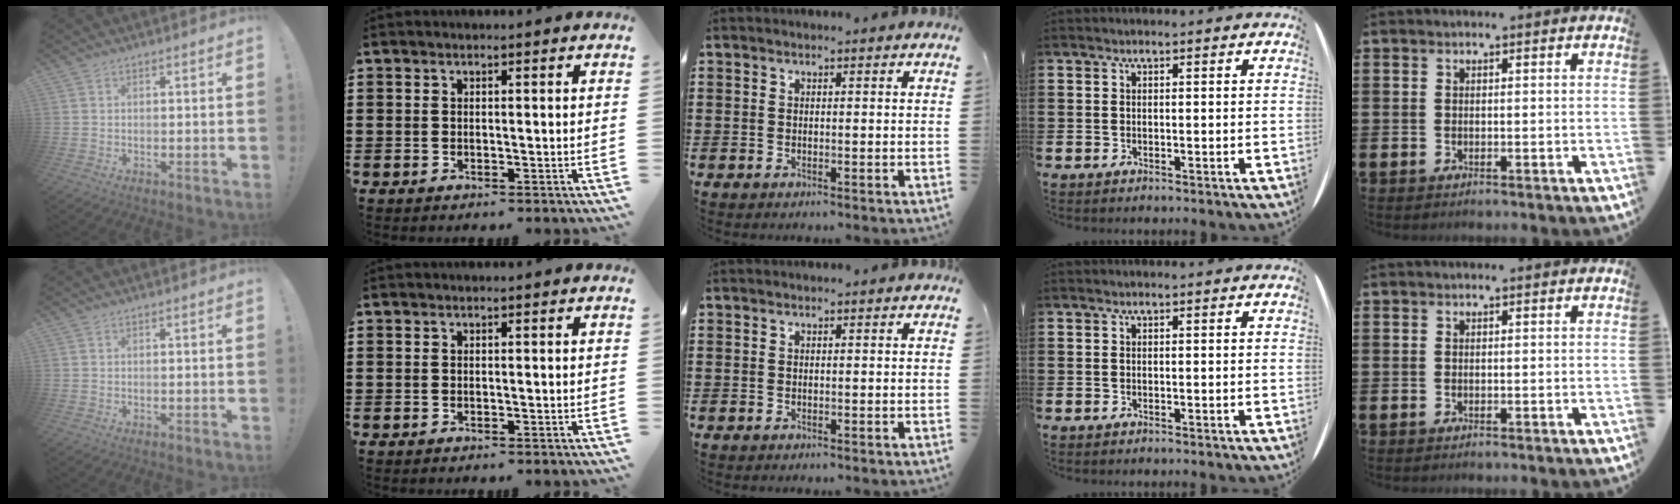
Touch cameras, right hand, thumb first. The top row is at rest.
{}